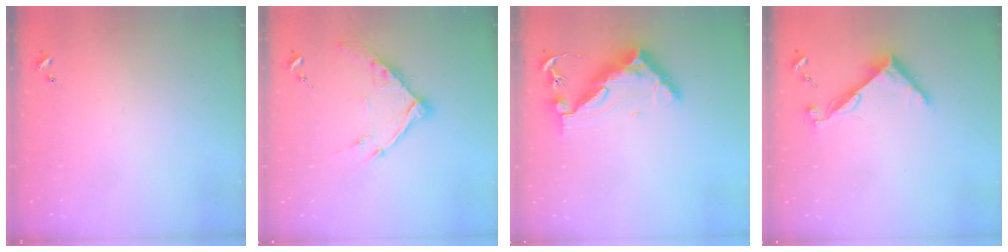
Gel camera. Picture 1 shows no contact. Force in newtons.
{"total": 12.4, "press": 12.3, "slide": 1.0}
{"total": 13.0, "press": 12.9, "slide": 0.7}
{"total": 8.2, "press": 8.2, "slide": 0.2}